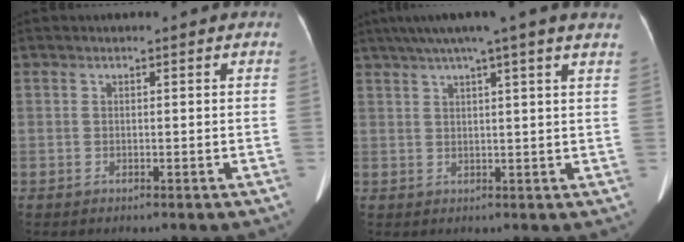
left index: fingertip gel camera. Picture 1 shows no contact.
{"total": 10.8, "force": [8.2, -1.3, 6.9], "torque": [-0.112, 0.035, 0.099]}